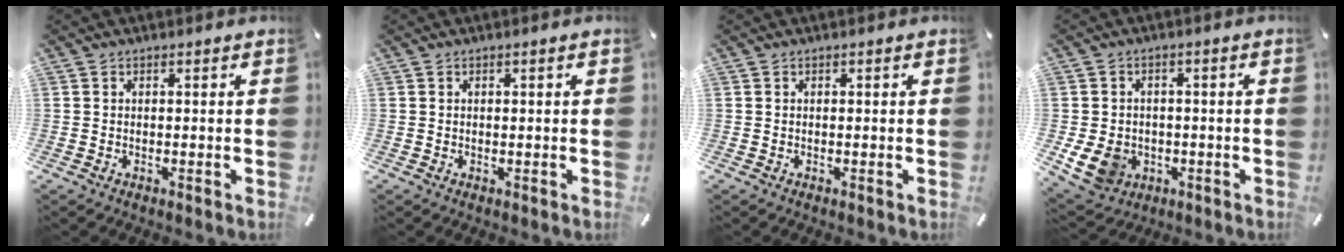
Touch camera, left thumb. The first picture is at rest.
{"total": 0.8, "force": [0.2, 0.1, 0.7], "torque": [-0.013, -0.001, 0.003]}
{"total": 0.0}
{"total": 8.1, "force": [-2.2, 6.9, 3.7], "torque": [-0.096, 0.010, -0.042]}